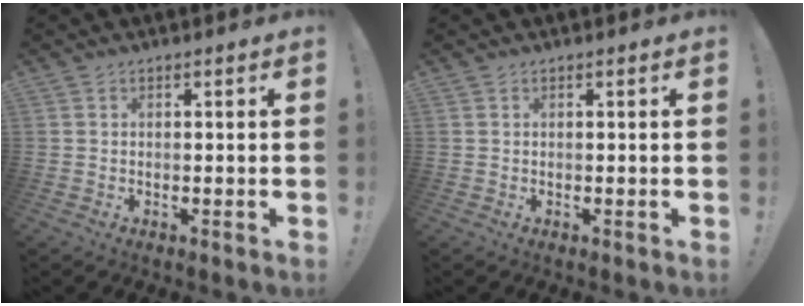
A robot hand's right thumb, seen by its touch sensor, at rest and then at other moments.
{"total": 0.0}